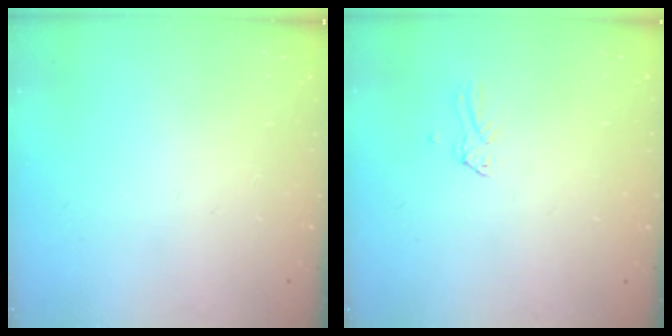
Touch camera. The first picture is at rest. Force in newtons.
{"total": 0.0}